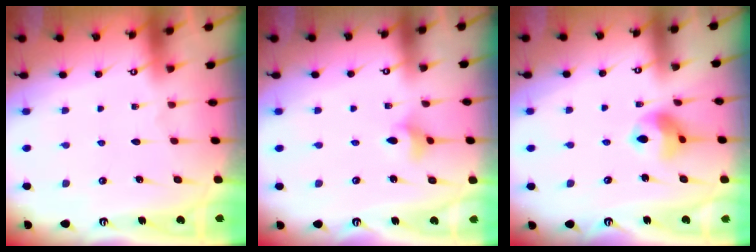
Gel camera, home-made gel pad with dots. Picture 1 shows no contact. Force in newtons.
{"total": 4.0, "press": 4.0, "slide": 0.6}
{"total": 9.5, "press": 9.4, "slide": 1.2}